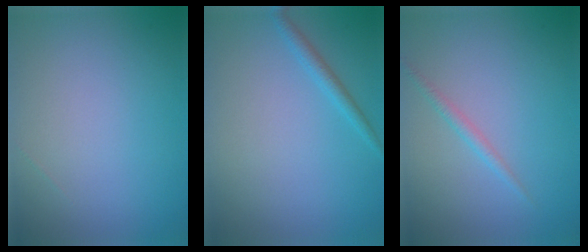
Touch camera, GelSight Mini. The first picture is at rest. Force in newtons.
{"total": 1.3, "press": 1.3, "slide": 0.1}
{"total": 1.1, "press": 1.1, "slide": 0.0}